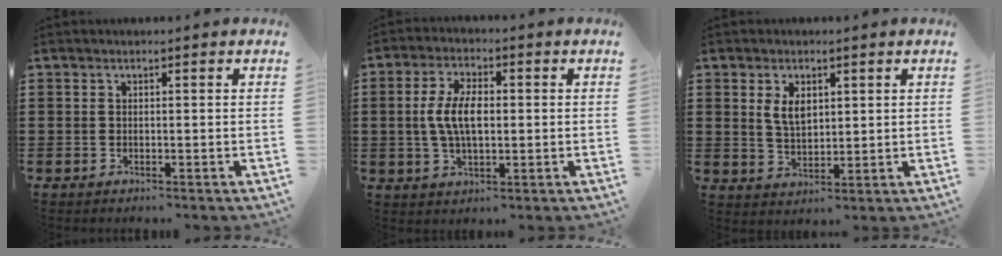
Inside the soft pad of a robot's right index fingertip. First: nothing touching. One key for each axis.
{"total": 6.8, "fx": 0.1, "fy": 3.2, "fz": 6.0, "tx": -0.135, "ty": 0.005, "tz": -0.006}
{"total": 4.0, "fx": 1.6, "fy": 2.3, "fz": 2.9, "tx": -0.056, "ty": 0.006, "tz": 0.026}